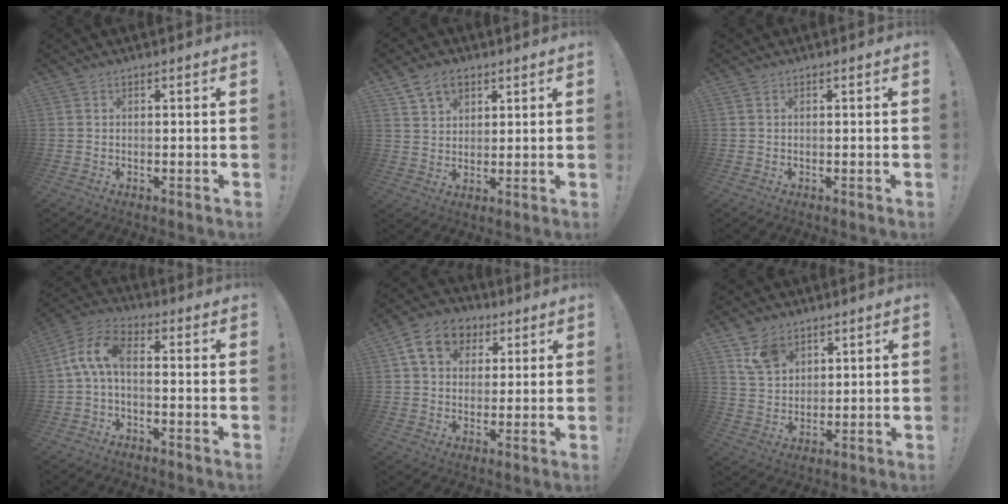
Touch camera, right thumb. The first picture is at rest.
{"total": 7.7, "force": [4.6, 5.2, 3.4], "torque": [-0.056, -0.014, 0.090]}
{"total": 0.0}
{"total": 9.6, "force": [0.1, 5.3, 8.0], "torque": [-0.166, 0.016, 0.009]}
{"total": 12.3, "force": [4.9, 9.6, 6.0], "torque": [-0.091, -0.006, 0.097]}
{"total": 8.7, "force": [5.5, 5.9, 3.2], "torque": [-0.057, -0.024, 0.109]}